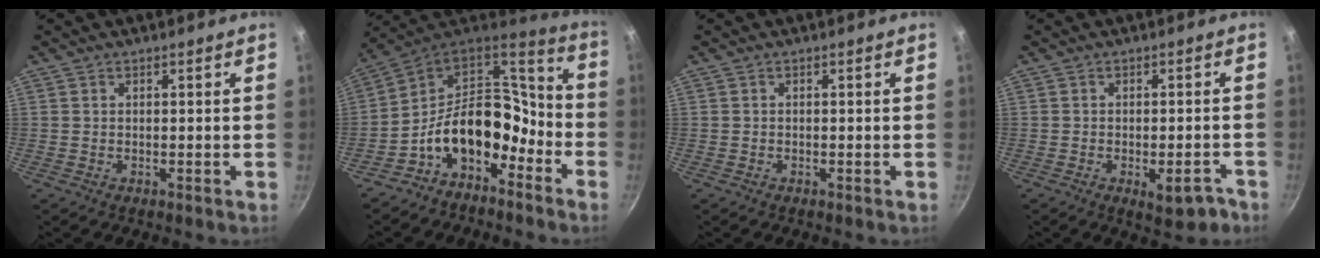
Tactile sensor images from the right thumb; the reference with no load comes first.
{"total": 15.3, "force": [-7.0, 9.9, 9.3], "torque": [-0.103, 0.111, -0.125]}
{"total": 0.0}
{"total": 5.2, "force": [-2.7, 2.1, 3.9], "torque": [-0.042, 0.018, -0.028]}